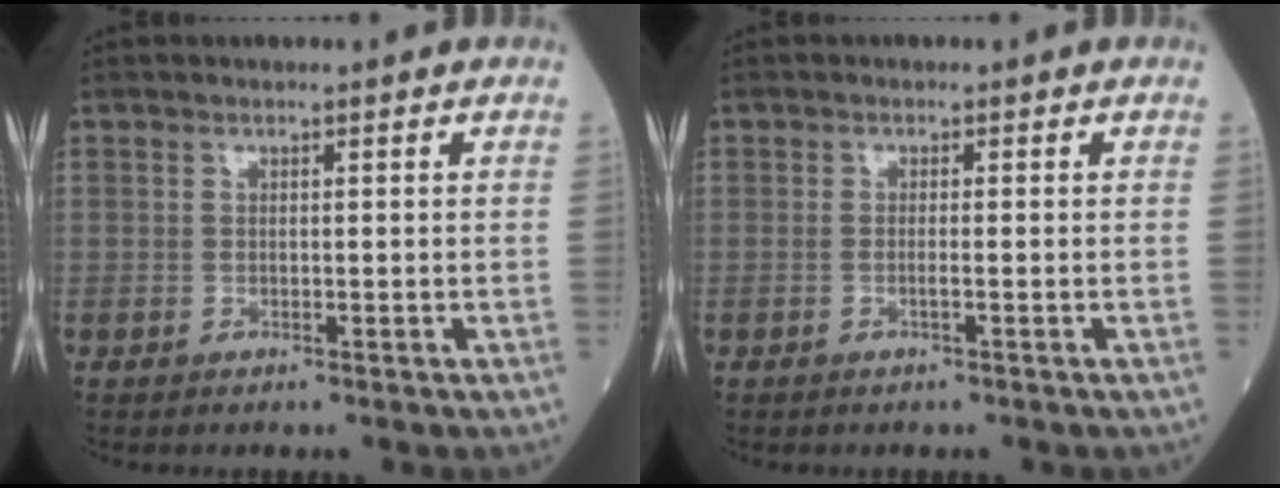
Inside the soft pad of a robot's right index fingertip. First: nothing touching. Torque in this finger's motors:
{"motor_torque": [-0.22, 0.03, -0.08, -0.02]}